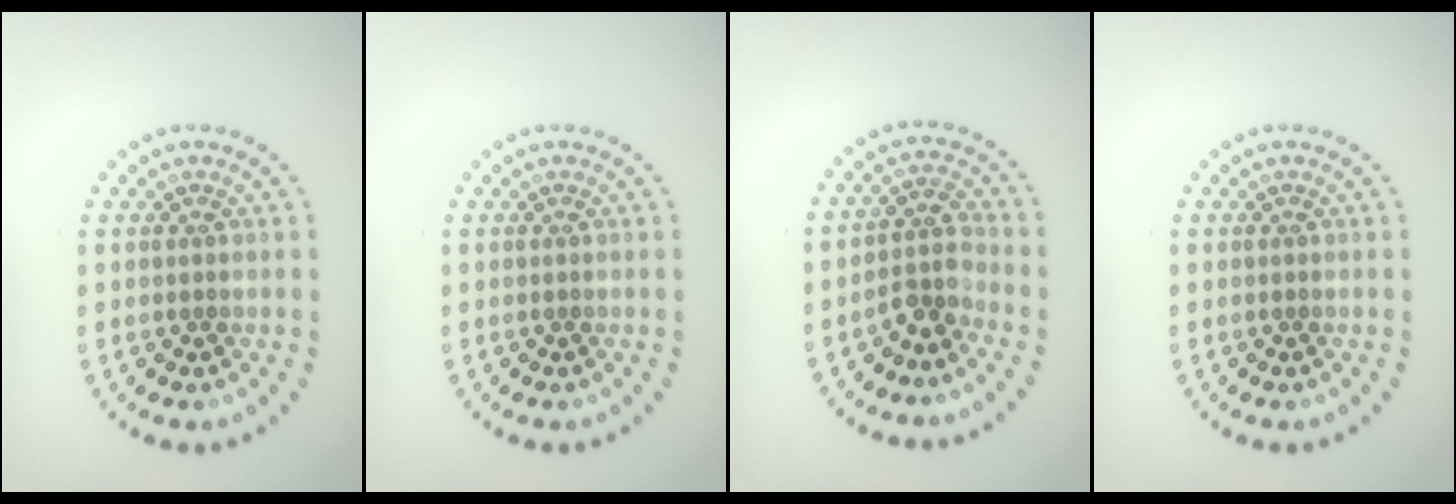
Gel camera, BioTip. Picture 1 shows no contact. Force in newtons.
{"total": 0.0}
{"total": 2.7, "press": 2.0, "slide": 1.8}
{"total": 0.0}